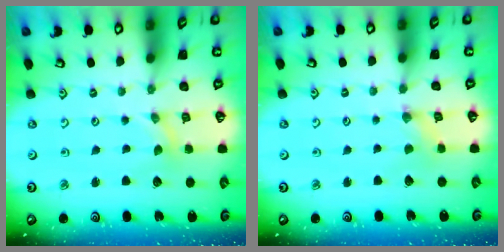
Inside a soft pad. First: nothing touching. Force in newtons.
{"total": 0.7, "press": 0.7, "slide": 0.2}